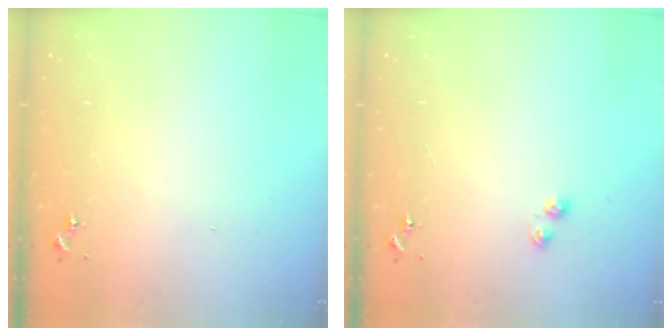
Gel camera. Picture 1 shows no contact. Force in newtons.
{"total": 4.8, "press": 4.7, "slide": 0.5}